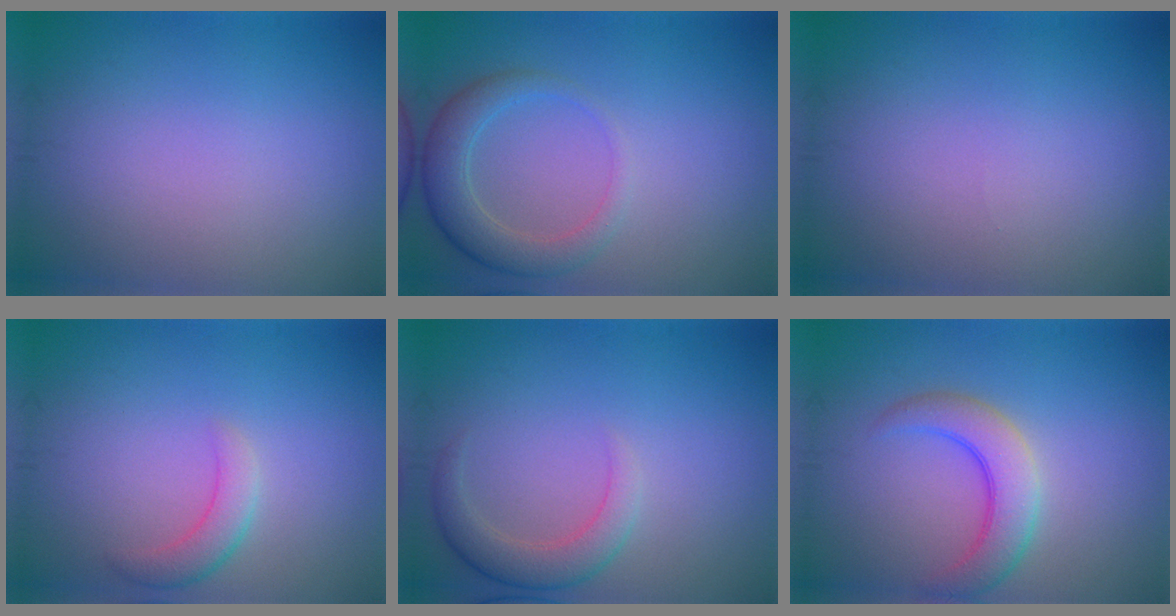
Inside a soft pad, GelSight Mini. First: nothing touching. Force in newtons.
{"total": 3.6, "press": 3.5, "slide": 0.5}
{"total": 0.0}
{"total": 2.2, "press": 2.2, "slide": 0.1}
{"total": 2.9, "press": 2.9, "slide": 0.4}
{"total": 4.3, "press": 4.3, "slide": 0.3}